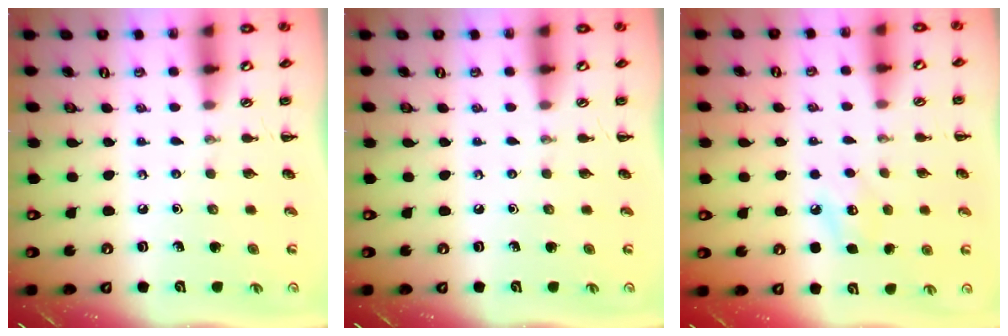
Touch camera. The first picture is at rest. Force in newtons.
{"total": 0.0}
{"total": 8.2, "press": 8.0, "slide": 1.8}